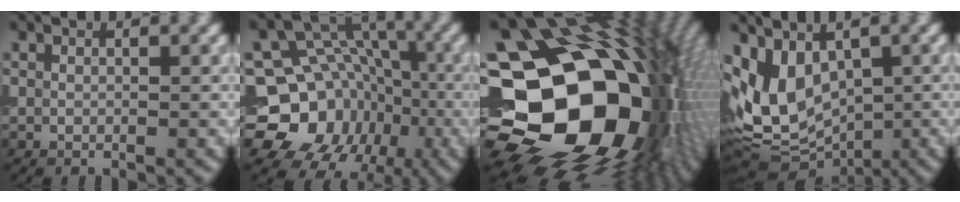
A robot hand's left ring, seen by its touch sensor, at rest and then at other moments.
{"total": 15.8, "force": [-4.9, 13.7, 6.0], "torque": [-0.099, -0.016, -0.097]}
{"total": 22.9, "force": [-1.0, 17.4, 14.8], "torque": [-0.295, -0.045, -0.002]}
{"total": 7.3, "force": [0.2, 5.0, 5.3], "torque": [-0.098, -0.011, 0.005]}